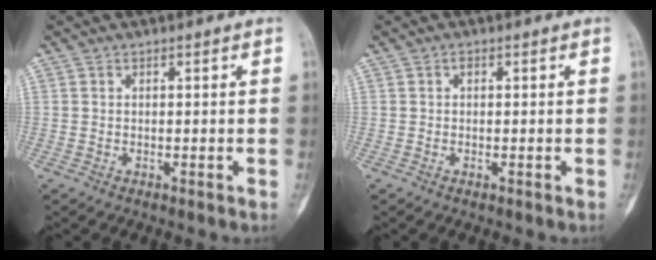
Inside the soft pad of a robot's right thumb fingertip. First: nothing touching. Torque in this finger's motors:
{"motor_torque": [-0.12, 0.39, 0.01, 0.12, -0.01]}